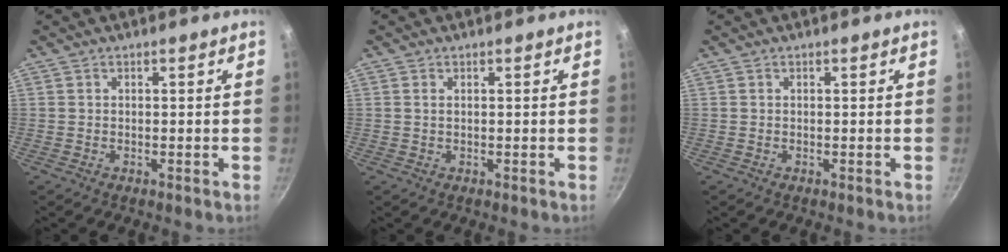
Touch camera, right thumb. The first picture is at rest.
{"total": 0.6, "force": [0.2, 0.3, 0.5], "torque": [-0.011, 0.000, 0.003]}
{"total": 0.0}